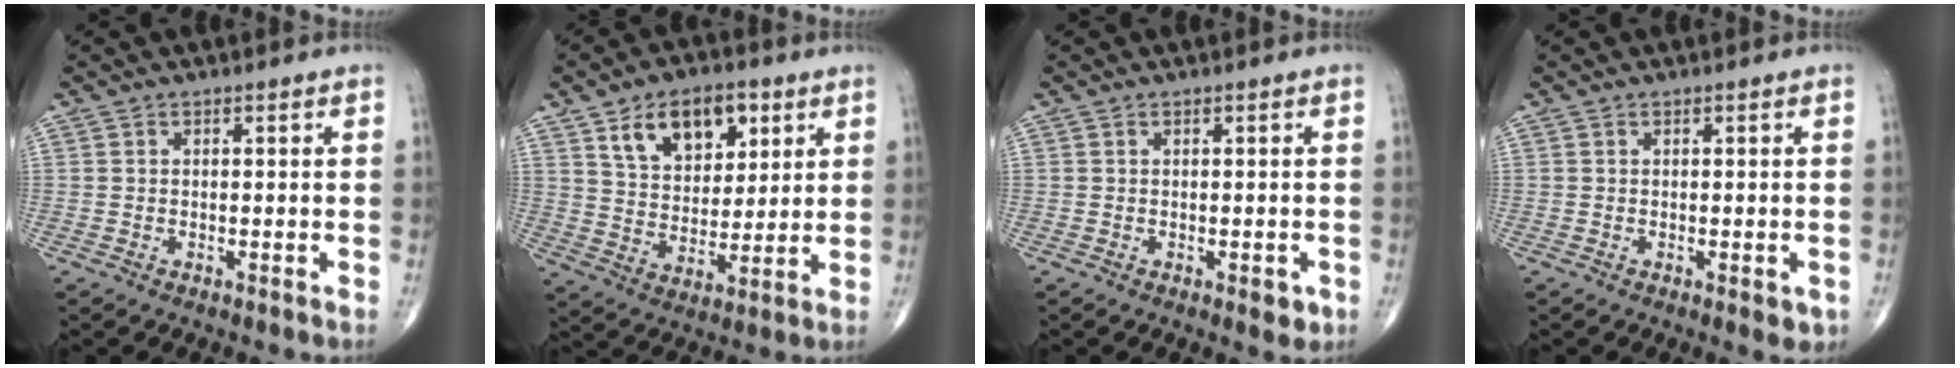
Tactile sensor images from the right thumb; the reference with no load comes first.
{"total": 13.8, "force": [6.5, 8.5, 8.7], "torque": [-0.099, -0.026, 0.115]}
{"total": 2.2, "force": [-0.7, 1.0, 1.8], "torque": [-0.012, -0.002, -0.006]}
{"total": 2.3, "force": [-0.7, 0.9, 2.0], "torque": [-0.015, -0.004, -0.005]}